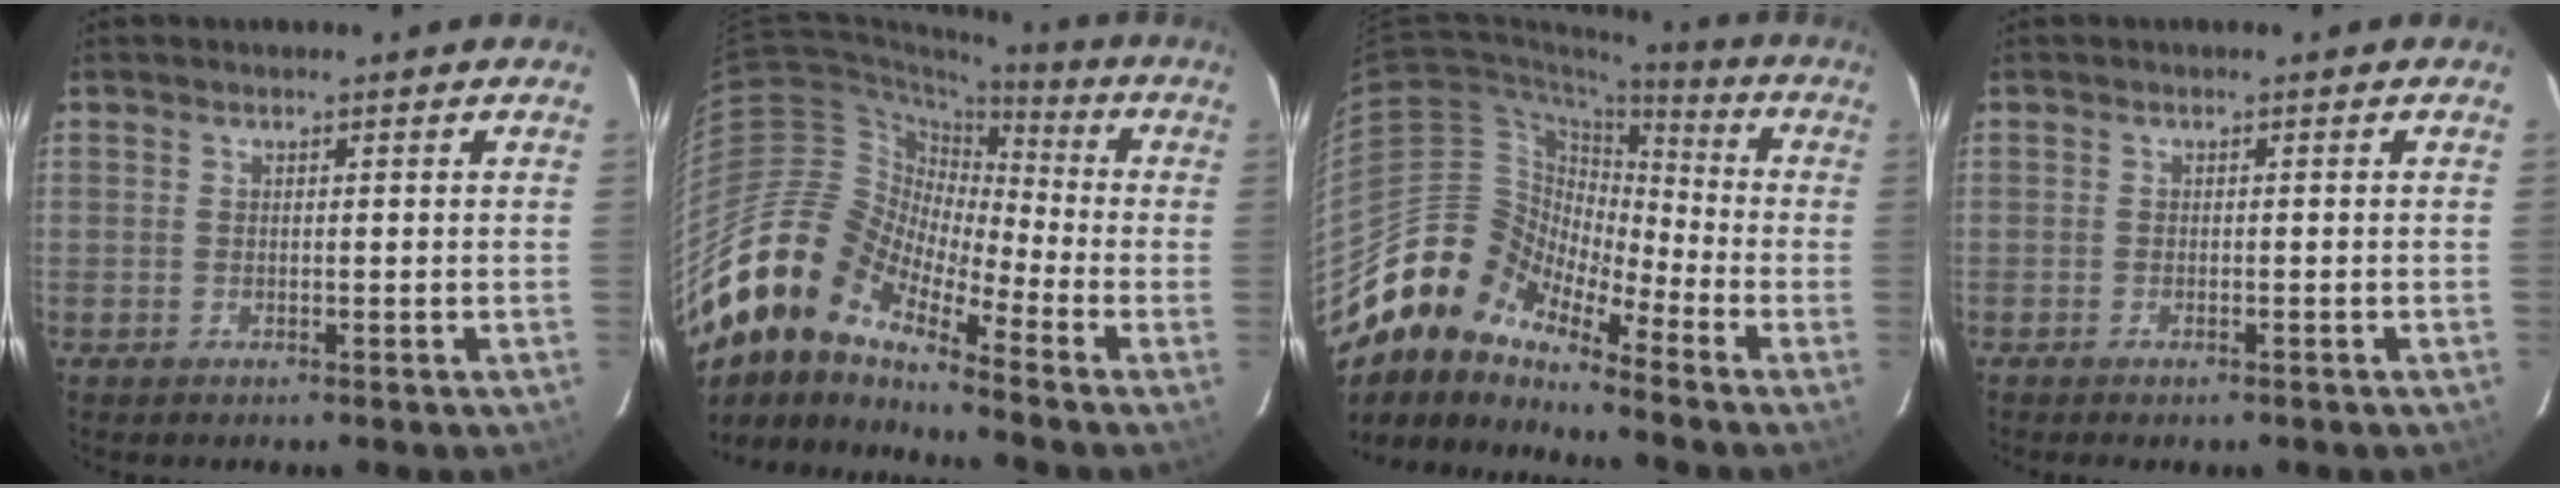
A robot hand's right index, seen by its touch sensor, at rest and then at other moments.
{"total": 18.7, "force": [-13.9, 6.8, 10.4], "torque": [-0.177, -0.021, -0.280]}
{"total": 13.0, "force": [-10.8, 5.7, 4.6], "torque": [-0.072, 0.017, -0.226]}
{"total": 1.3, "force": [-1.1, 0.4, 0.7], "torque": [-0.017, -0.001, -0.020]}